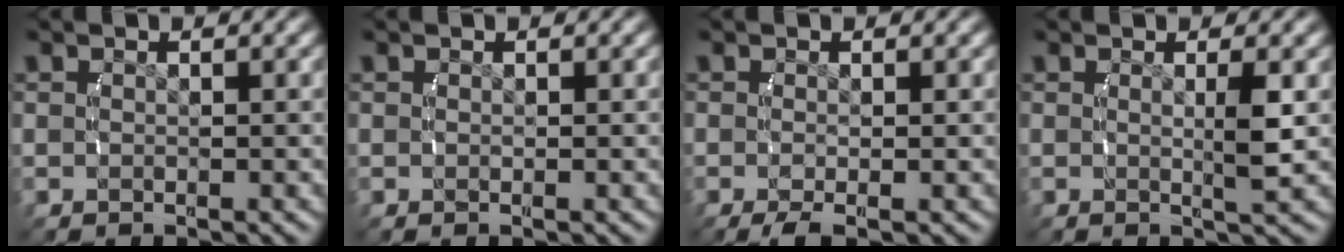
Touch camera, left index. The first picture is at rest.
{"total": 0.0}
{"total": 1.6, "force": [-1.1, 0.3, 1.1], "torque": [-0.023, -0.012, -0.013]}
{"total": 1.9, "force": [0.2, -0.5, 1.8], "torque": [-0.032, -0.012, 0.005]}